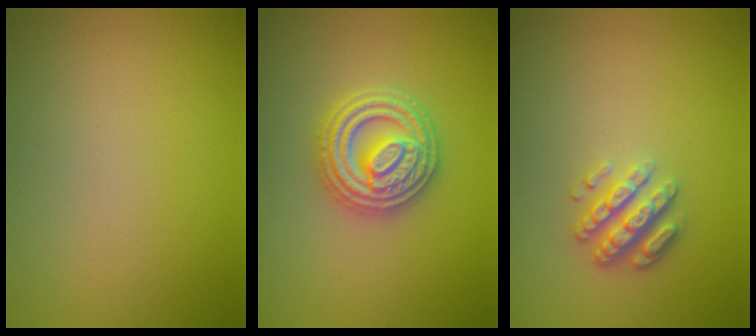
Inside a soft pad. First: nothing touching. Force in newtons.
{"total": 4.9, "press": 4.8, "slide": 0.8}
{"total": 3.3, "press": 2.6, "slide": 2.1}